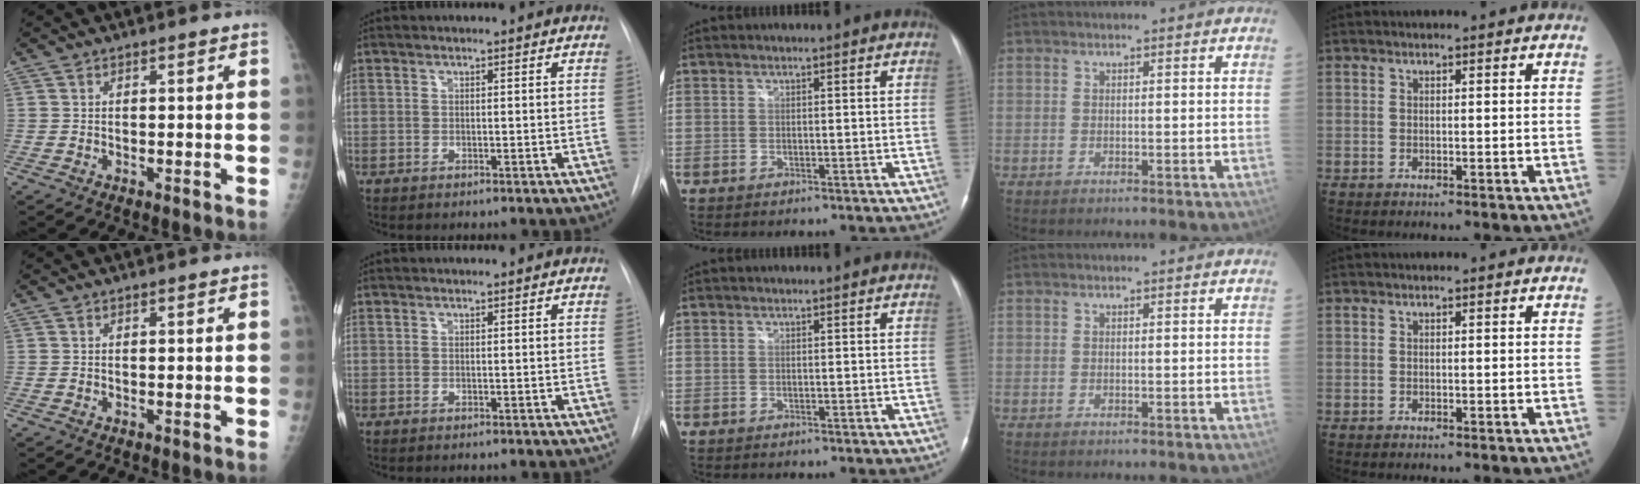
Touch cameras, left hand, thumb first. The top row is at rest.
{}